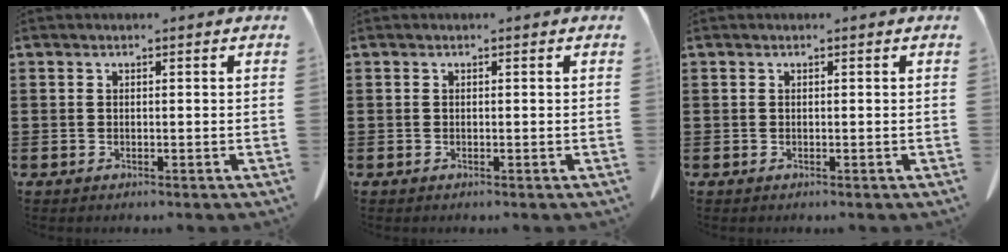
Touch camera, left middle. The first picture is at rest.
{"total": 0.0}
{"total": 0.0}